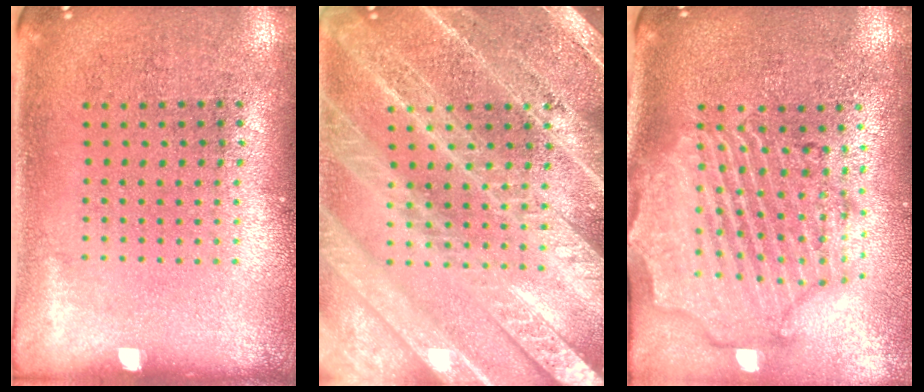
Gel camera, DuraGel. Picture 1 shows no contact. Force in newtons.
{"total": 5.9, "press": 5.9, "slide": 0.7}
{"total": 2.9, "press": 2.5, "slide": 1.4}